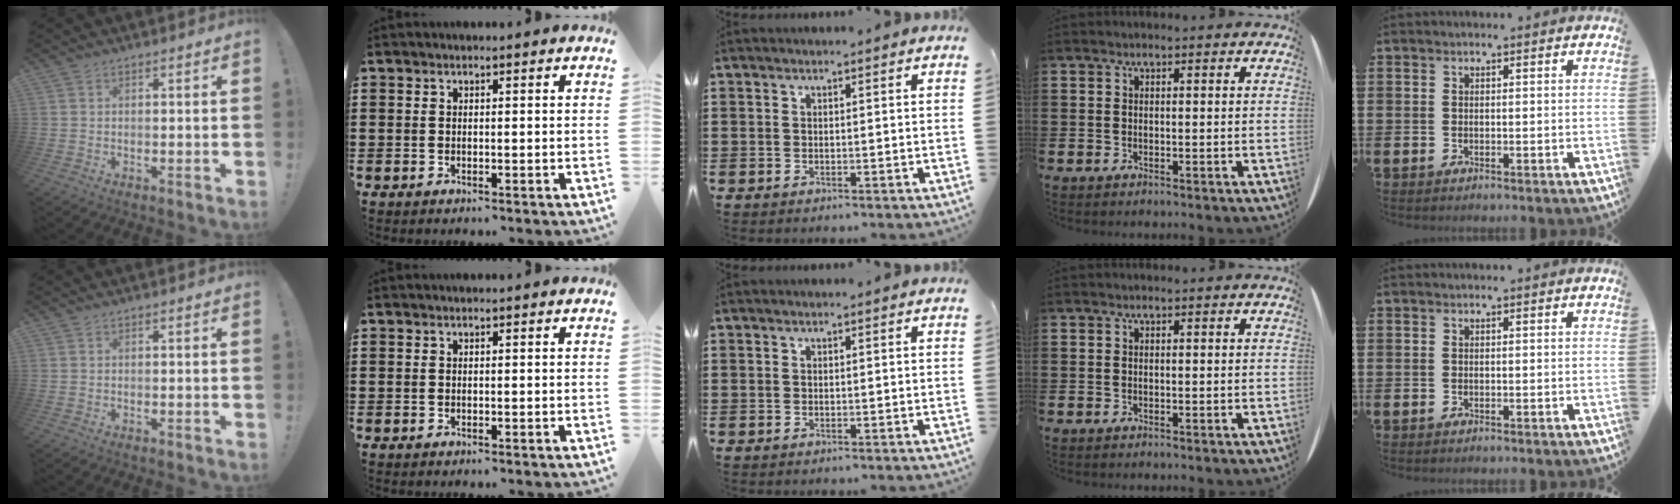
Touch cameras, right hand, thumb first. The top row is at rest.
{}